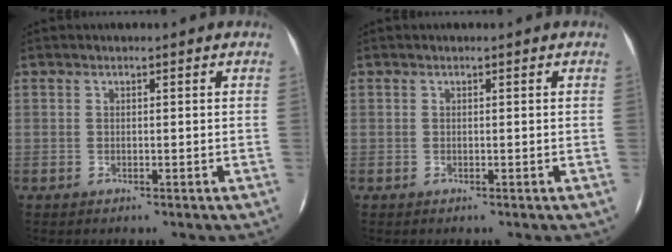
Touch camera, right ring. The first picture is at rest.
{"total": 0.0}